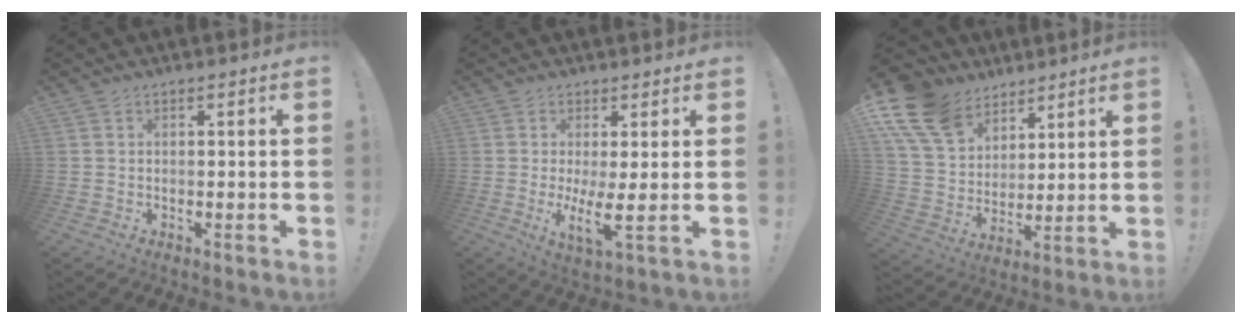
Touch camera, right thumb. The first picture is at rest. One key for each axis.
{"total": 6.9, "fx": 0.3, "fy": 0.7, "fz": 6.8, "tx": -0.109, "ty": -0.030, "tz": 0.005}
{"total": 16.7, "fx": 10.4, "fy": 10.9, "fz": 7.3, "tx": -0.150, "ty": -0.054, "tz": 0.205}